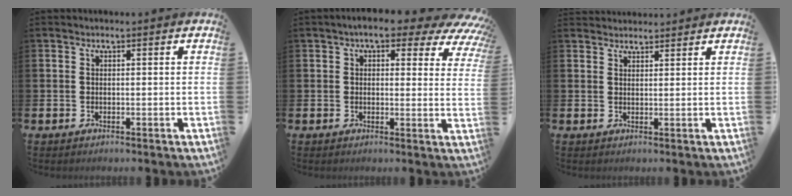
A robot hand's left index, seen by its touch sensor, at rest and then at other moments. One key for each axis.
{"total": 5.8, "fx": 4.1, "fy": 2.3, "fz": 3.3, "tx": -0.061, "ty": -0.017, "tz": 0.067}
{"total": 2.3, "fx": 2.2, "fy": 0.6, "fz": 0.0, "tx": -0.004, "ty": -0.006, "tz": 0.041}